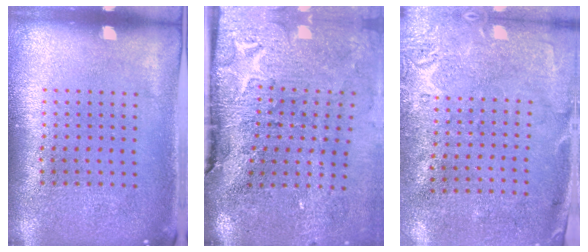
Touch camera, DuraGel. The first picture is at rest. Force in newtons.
{"total": 4.5, "press": 3.5, "slide": 2.7}
{"total": 2.8, "press": 2.2, "slide": 1.7}